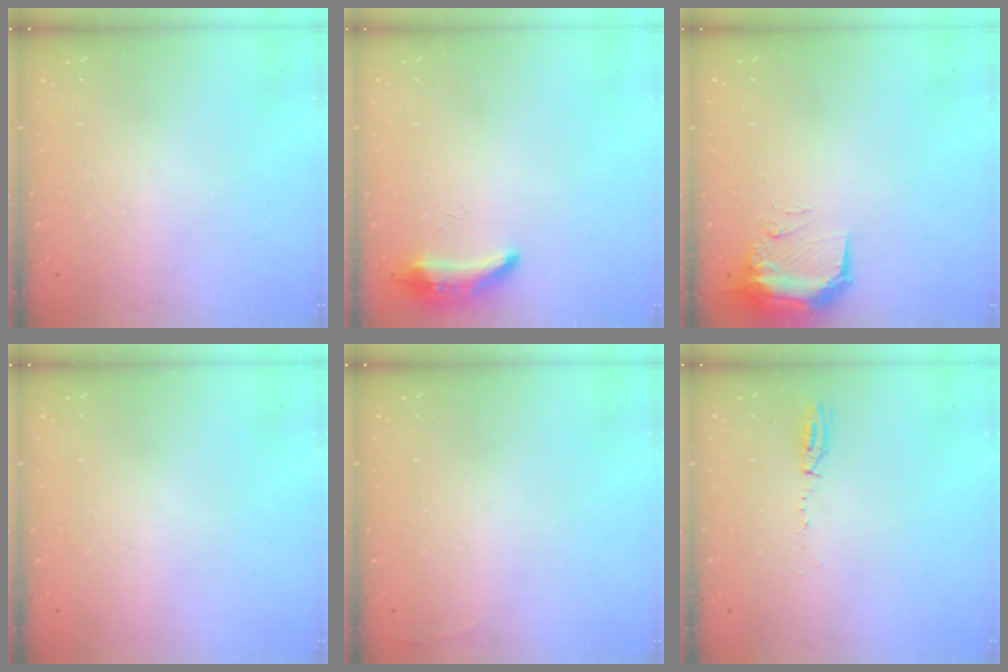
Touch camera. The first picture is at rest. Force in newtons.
{"total": 8.7, "press": 8.5, "slide": 2.0}
{"total": 11.4, "press": 10.0, "slide": 5.4}
{"total": 0.0}
{"total": 2.7, "press": 2.6, "slide": 1.0}
{"total": 3.9, "press": 3.8, "slide": 0.9}